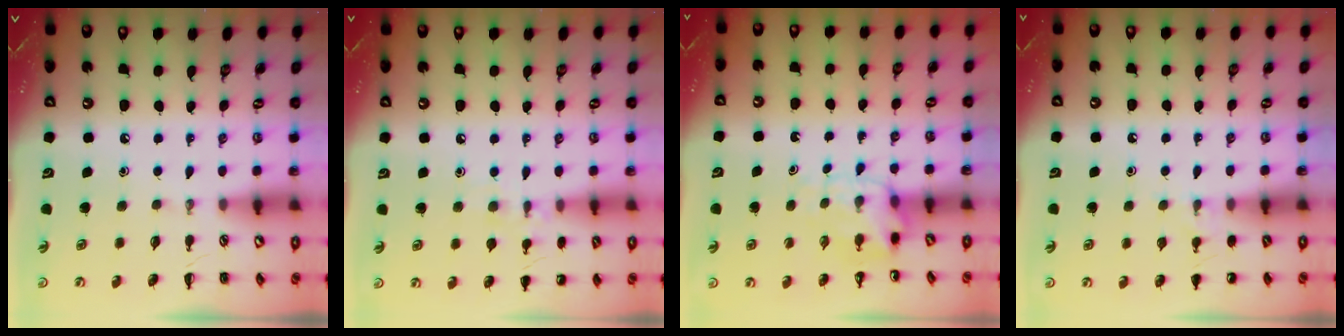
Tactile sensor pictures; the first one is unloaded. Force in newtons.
{"total": 7.7, "press": 7.5, "slide": 2.1}
{"total": 5.2, "press": 5.2, "slide": 0.6}
{"total": 5.6, "press": 5.4, "slide": 1.6}